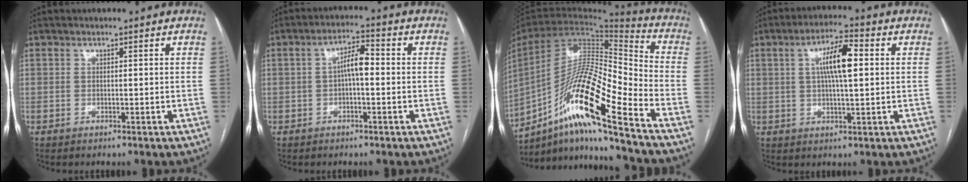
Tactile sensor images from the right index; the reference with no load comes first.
{"total": 4.6, "force": [-0.1, 1.3, 4.4], "torque": [-0.078, 0.018, -0.003]}
{"total": 20.4, "force": [-12.1, 1.5, 16.3], "torque": [-0.319, -0.001, -0.222]}
{"total": 8.2, "force": [1.7, 1.5, 7.9], "torque": [-0.142, 0.015, 0.028]}